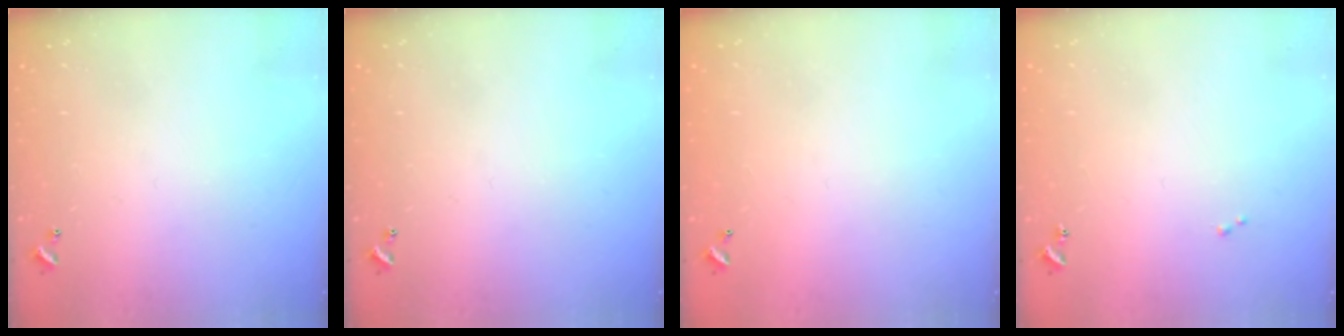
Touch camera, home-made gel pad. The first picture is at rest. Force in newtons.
{"total": 0.0}
{"total": 2.9, "press": 2.9, "slide": 0.1}
{"total": 0.0}